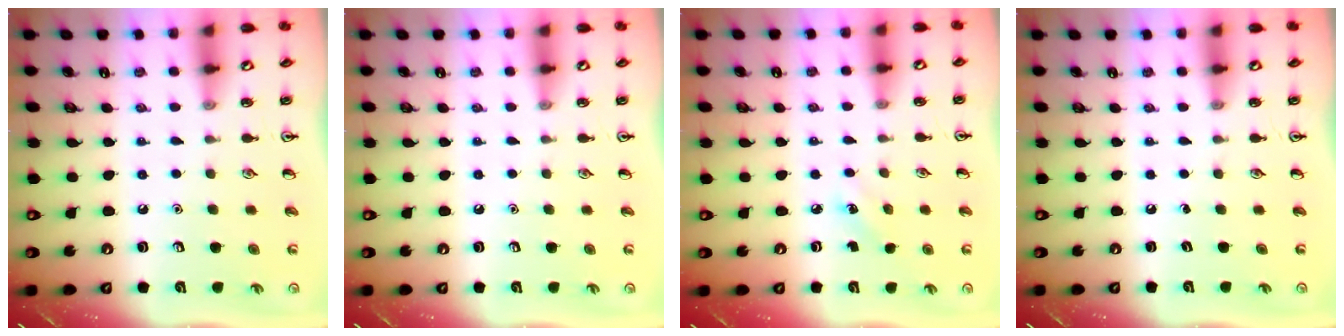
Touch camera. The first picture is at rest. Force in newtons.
{"total": 0.0}
{"total": 1.9, "press": 1.7, "slide": 0.7}
{"total": 0.0}